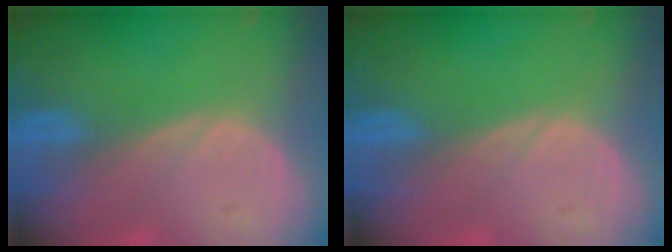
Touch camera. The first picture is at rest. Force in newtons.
{"total": 0.0}